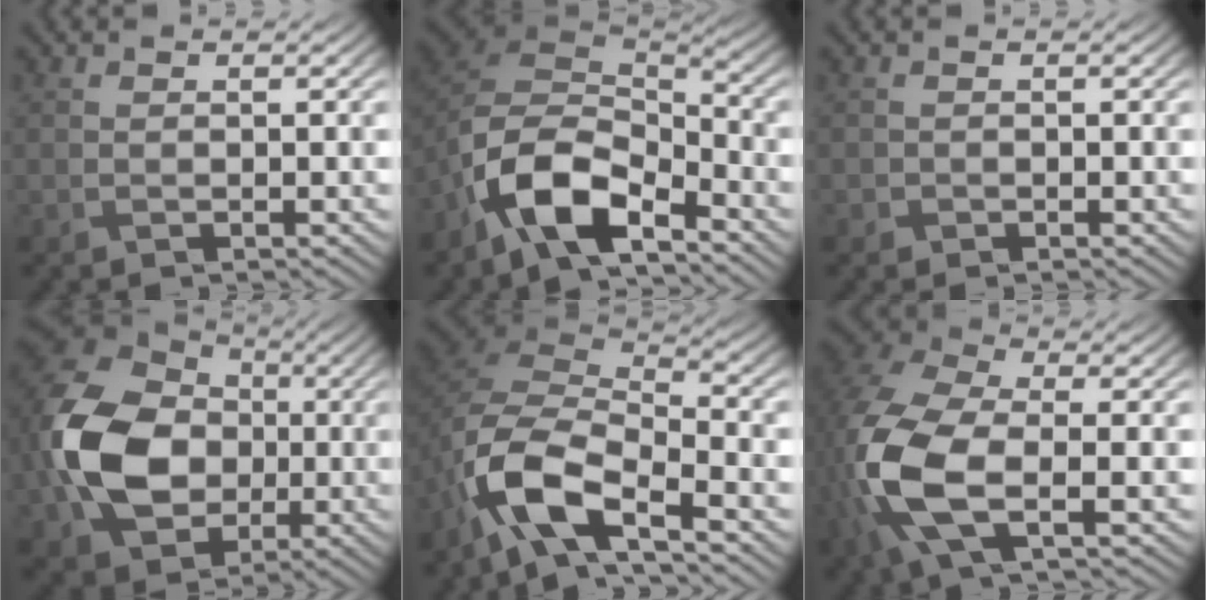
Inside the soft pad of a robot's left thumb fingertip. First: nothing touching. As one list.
[{"total": 12.1, "force": [-7.0, 5.9, 7.8], "torque": [-0.162, -0.021, -0.140]}, {"total": 0.7, "force": [-0.3, 0.6, 0.0], "torque": [0.003, -0.005, -0.007]}, {"total": 16.0, "force": [-1.3, 12.2, 10.2], "torque": [-0.257, -0.008, -0.026]}, {"total": 11.7, "force": [-6.4, 5.0, 8.5], "torque": [-0.181, -0.016, -0.137]}, {"total": 13.1, "force": [-2.5, 7.0, 10.7], "torque": [-0.297, -0.017, -0.055]}]